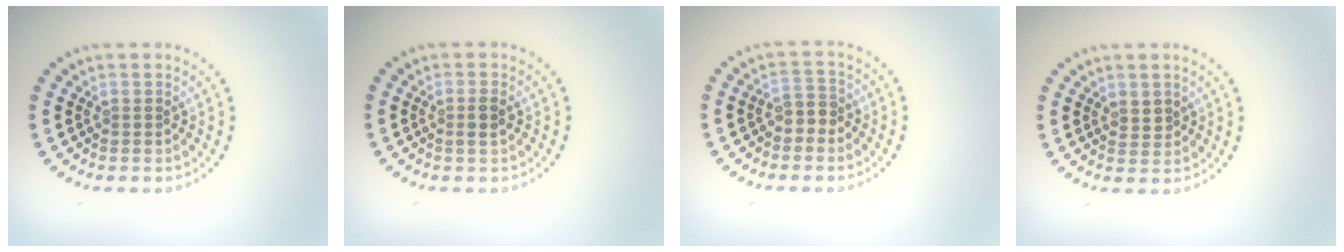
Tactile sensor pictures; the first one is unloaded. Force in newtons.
{"total": 1.2, "press": 1.1, "slide": 0.5}
{"total": 2.0, "press": 1.7, "slide": 1.0}
{"total": 0.9, "press": 0.8, "slide": 0.4}